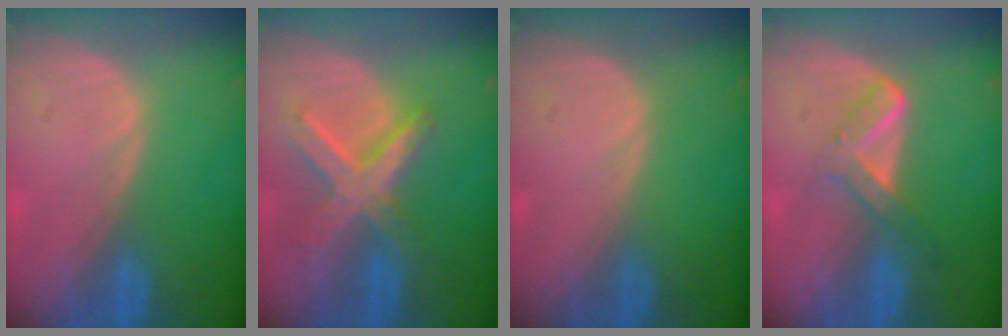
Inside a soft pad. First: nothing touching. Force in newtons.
{"total": 8.2, "press": 7.1, "slide": 4.1}
{"total": 0.0}
{"total": 5.5, "press": 4.7, "slide": 2.8}